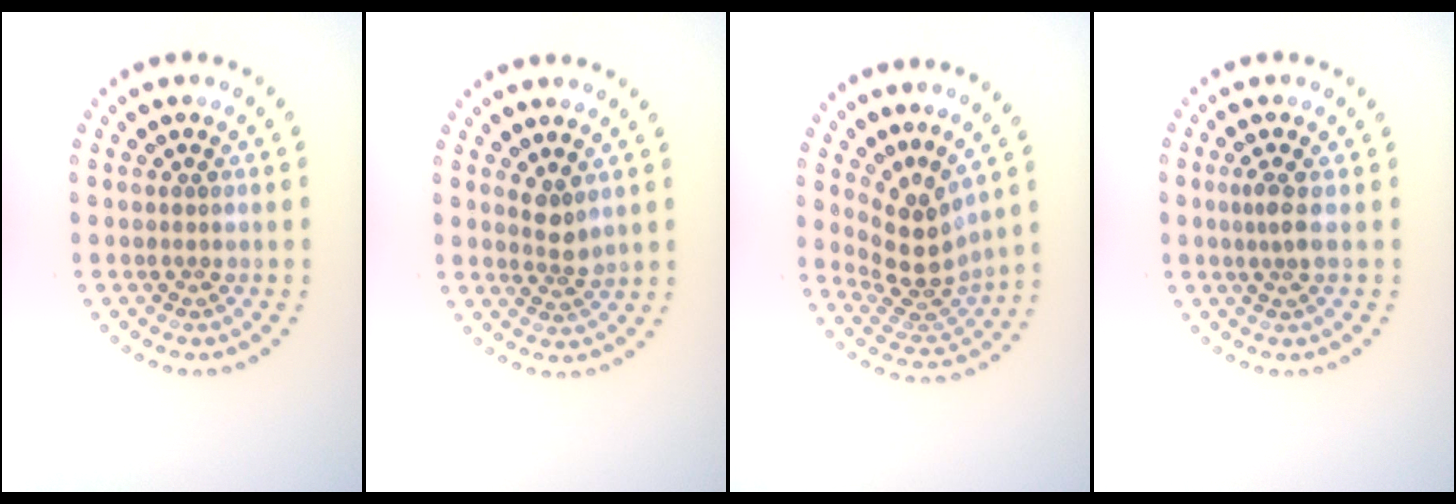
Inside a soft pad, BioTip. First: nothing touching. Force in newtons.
{"total": 1.8, "press": 1.2, "slide": 1.3}
{"total": 4.0, "press": 2.8, "slide": 2.9}
{"total": 1.5, "press": 1.1, "slide": 1.0}